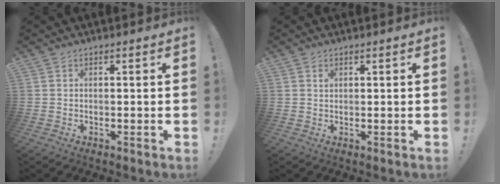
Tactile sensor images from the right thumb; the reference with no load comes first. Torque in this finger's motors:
{"motor_torque": [-0.08, 0.01, 0.05, 0.12, -0.03]}